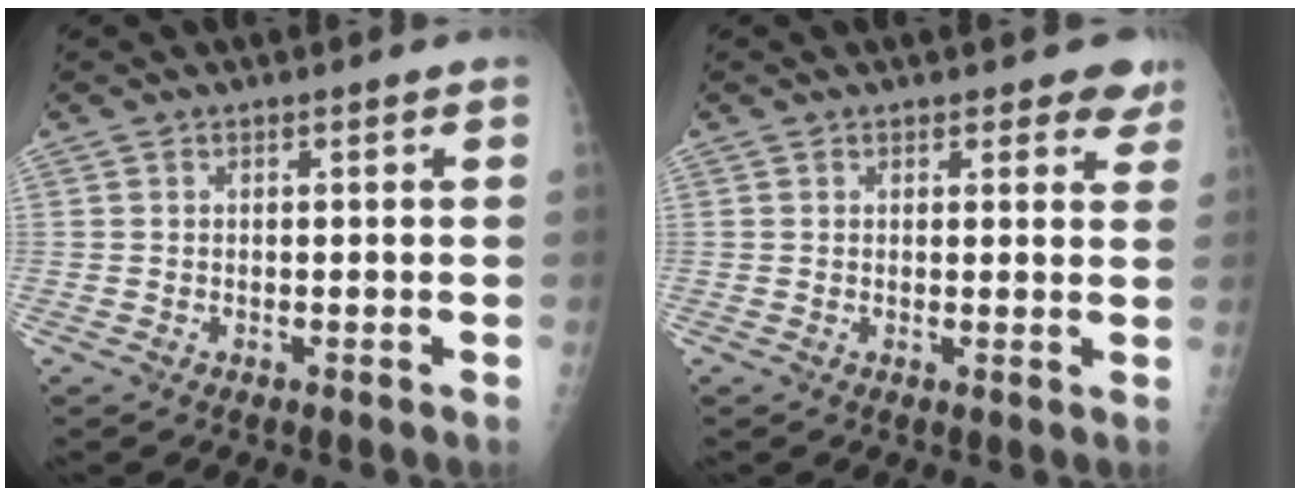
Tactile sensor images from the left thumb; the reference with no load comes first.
{"total": 4.0, "force": [3.2, 2.1, 0.9], "torque": [0.027, -0.017, 0.026]}